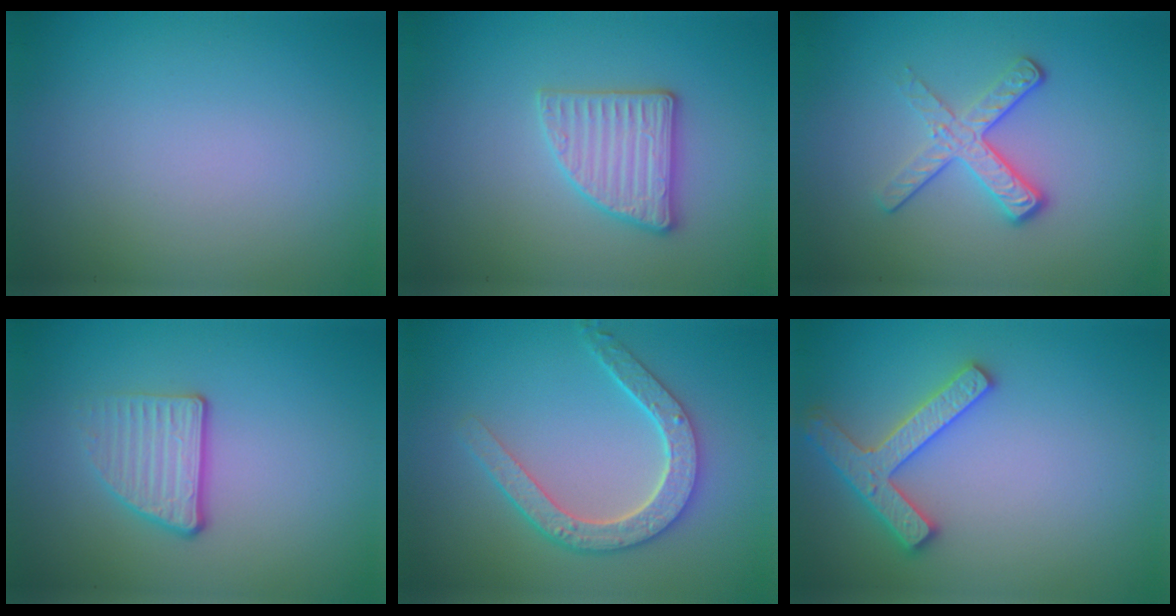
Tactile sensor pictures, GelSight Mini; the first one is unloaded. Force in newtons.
{"total": 2.9, "press": 2.8, "slide": 0.5}
{"total": 3.6, "press": 2.6, "slide": 2.5}
{"total": 3.0, "press": 2.3, "slide": 1.9}
{"total": 4.5, "press": 3.7, "slide": 2.6}
{"total": 3.5, "press": 3.4, "slide": 0.8}